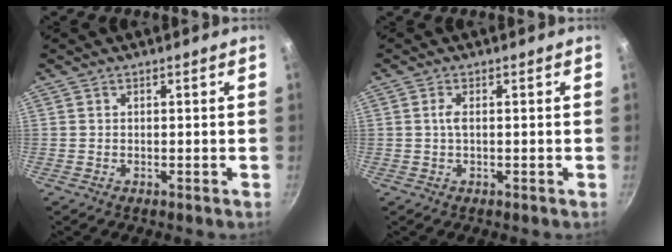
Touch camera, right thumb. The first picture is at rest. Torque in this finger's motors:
{"motor_torque": [0.28, -0.39, 0.42, 0.10, 0.00]}